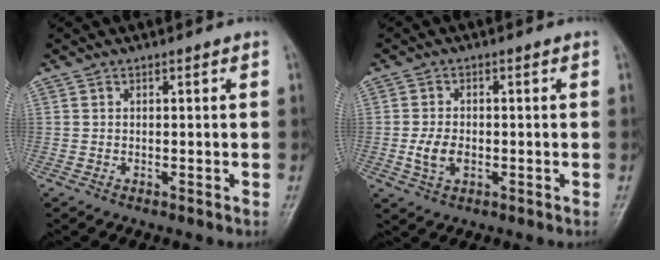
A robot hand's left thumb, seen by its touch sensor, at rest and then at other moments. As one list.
[{"total": 4.2, "force": [-0.7, 2.8, 3.2], "torque": [-0.061, 0.001, -0.010]}]